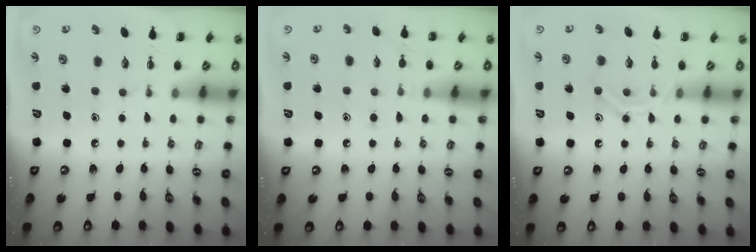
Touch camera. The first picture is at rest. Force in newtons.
{"total": 6.9, "press": 6.6, "slide": 1.9}
{"total": 11.3, "press": 11.3, "slide": 1.1}